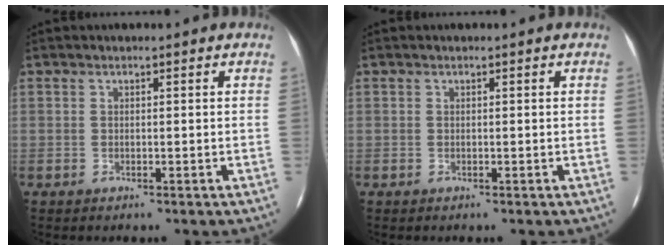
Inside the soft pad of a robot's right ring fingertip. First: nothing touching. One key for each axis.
{"total": 0.0}